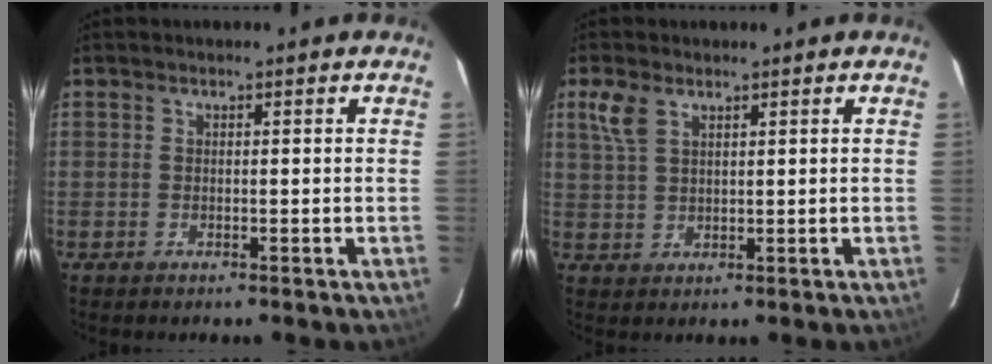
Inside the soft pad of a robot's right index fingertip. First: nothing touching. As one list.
[{"total": 4.6, "force": [2.6, 2.5, 2.9], "torque": [-0.064, 0.010, 0.054]}]